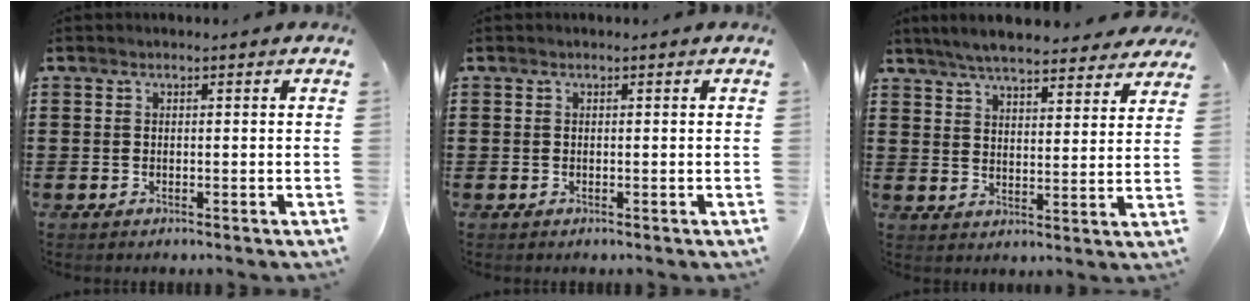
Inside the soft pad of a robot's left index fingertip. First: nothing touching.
{"total": 0.0}
{"total": 6.3, "force": [5.9, 0.5, 2.0], "torque": [-0.061, -0.023, 0.108]}